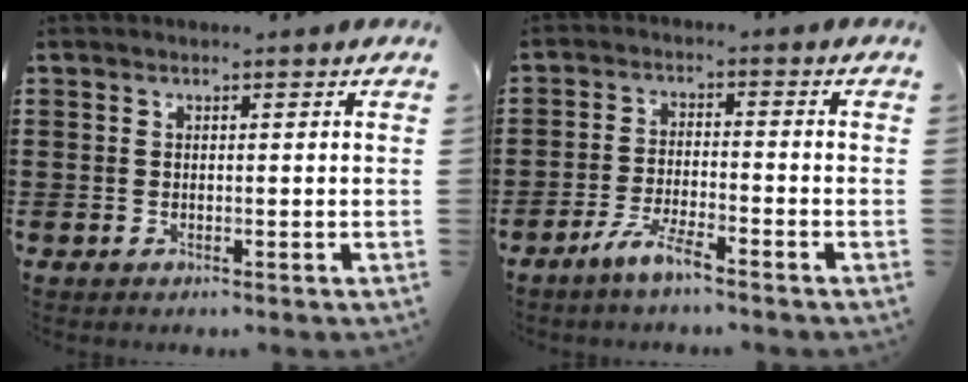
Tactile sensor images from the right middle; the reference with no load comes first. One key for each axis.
{"total": 4.6, "fx": -3.6, "fy": 0.4, "fz": 2.8, "tx": -0.069, "ty": -0.006, "tz": -0.071}